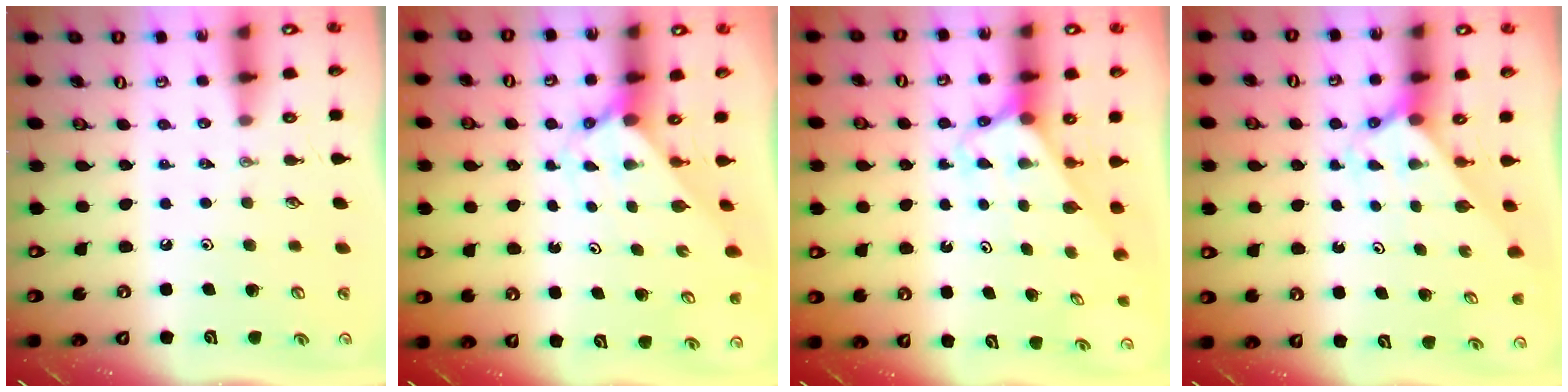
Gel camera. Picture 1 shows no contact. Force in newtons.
{"total": 2.0, "press": 2.0, "slide": 0.2}
{"total": 2.6, "press": 2.6, "slide": 0.2}
{"total": 2.1, "press": 2.1, "slide": 0.2}